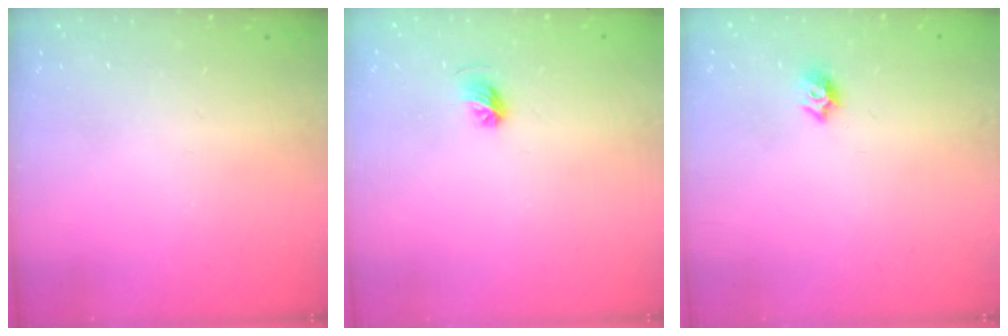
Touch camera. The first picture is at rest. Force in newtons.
{"total": 5.4, "press": 5.2, "slide": 1.2}
{"total": 6.3, "press": 6.3, "slide": 0.2}